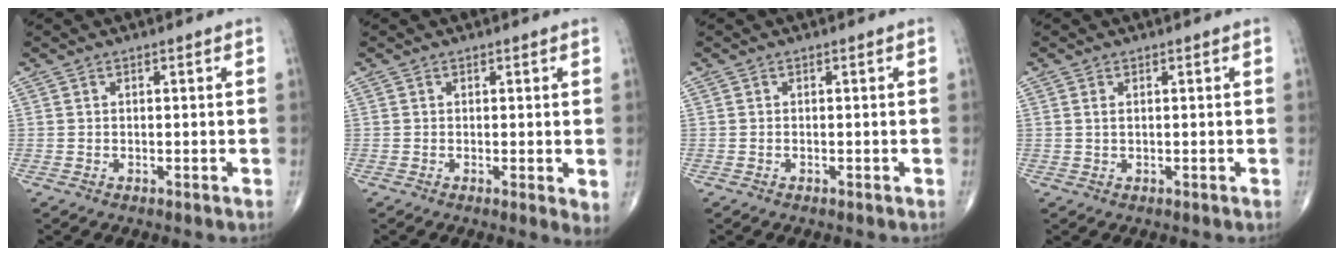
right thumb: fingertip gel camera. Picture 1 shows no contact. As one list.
[{"total": 2.6, "force": [0.0, 0.7, 2.5], "torque": [-0.039, -0.011, -0.002]}, {"total": 0.0}, {"total": 0.9, "force": [0.3, 0.4, 0.7], "torque": [-0.017, 0.004, 0.008]}]